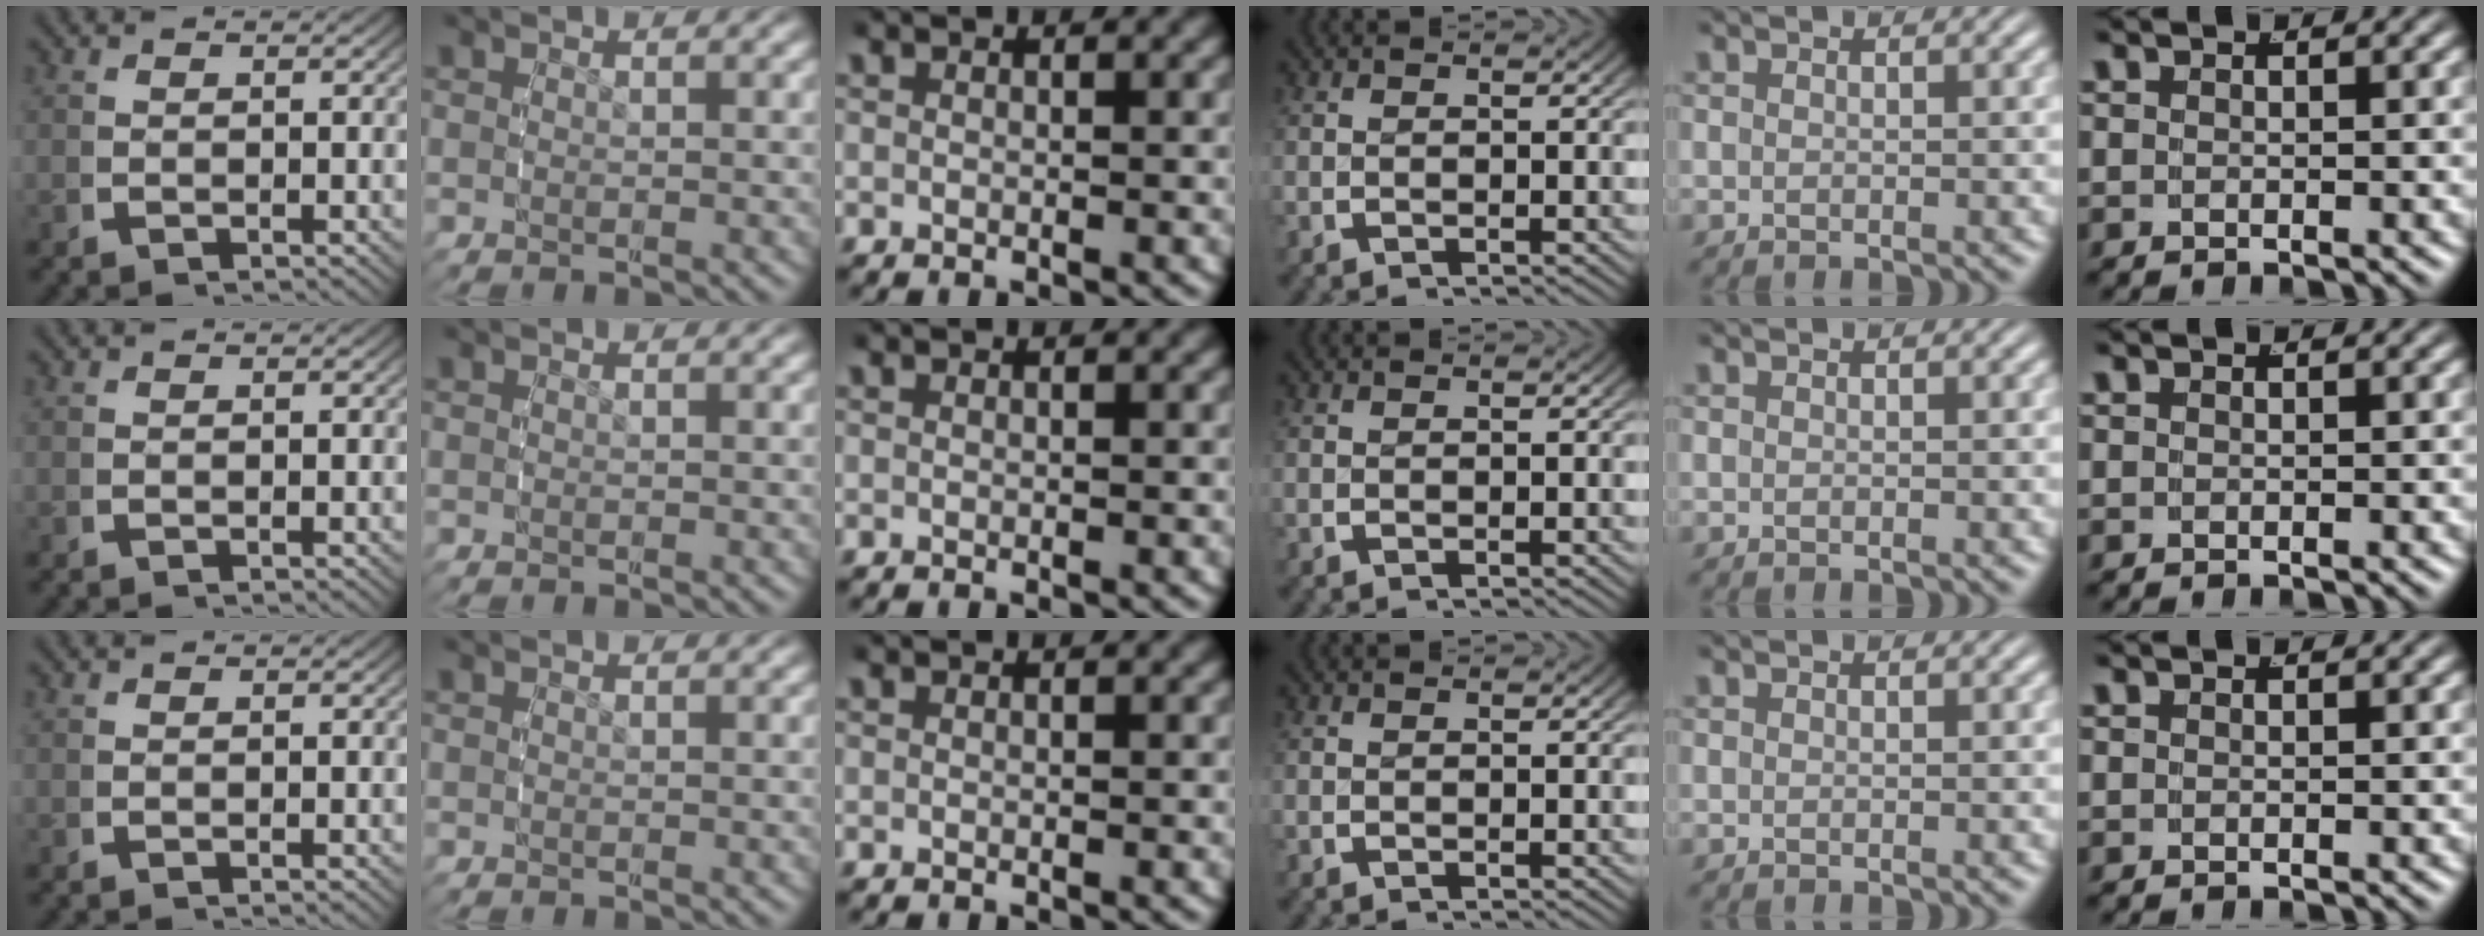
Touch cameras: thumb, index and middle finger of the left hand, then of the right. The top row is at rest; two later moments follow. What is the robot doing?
{"motion": "grasp_and_lifting", "object": "ethernet cable"}